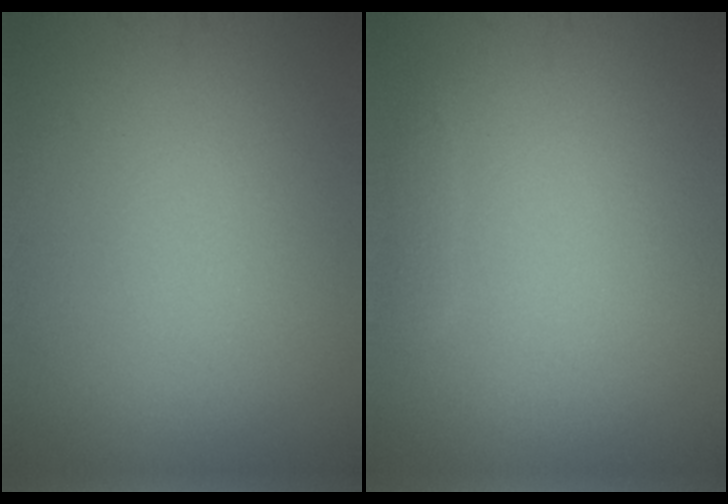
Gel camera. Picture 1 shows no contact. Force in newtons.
{"total": 0.7, "press": 0.7, "slide": 0.1}